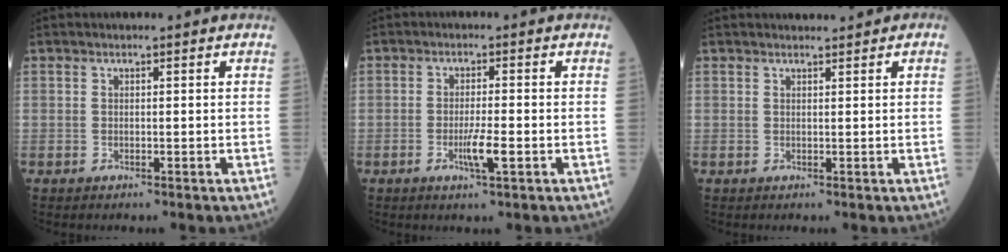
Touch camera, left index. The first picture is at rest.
{"total": 3.7, "force": [-1.5, 0.1, 3.4], "torque": [-0.065, -0.007, -0.026]}
{"total": 1.8, "force": [1.7, 0.3, 0.6], "torque": [-0.009, 0.015, 0.027]}